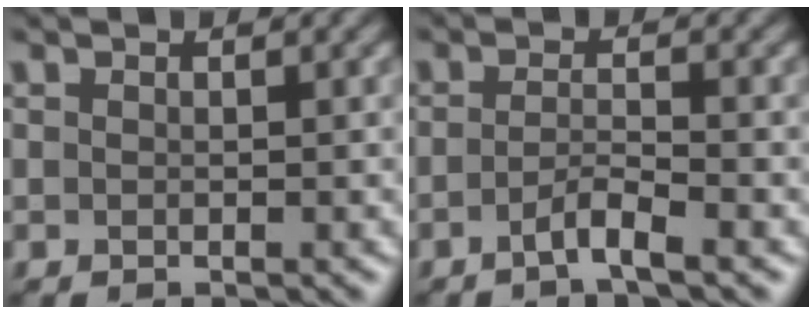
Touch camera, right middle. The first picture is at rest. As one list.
[{"total": 2.3, "force": [-1.3, 0.3, 1.8], "torque": [-0.031, 0.004, -0.032]}]